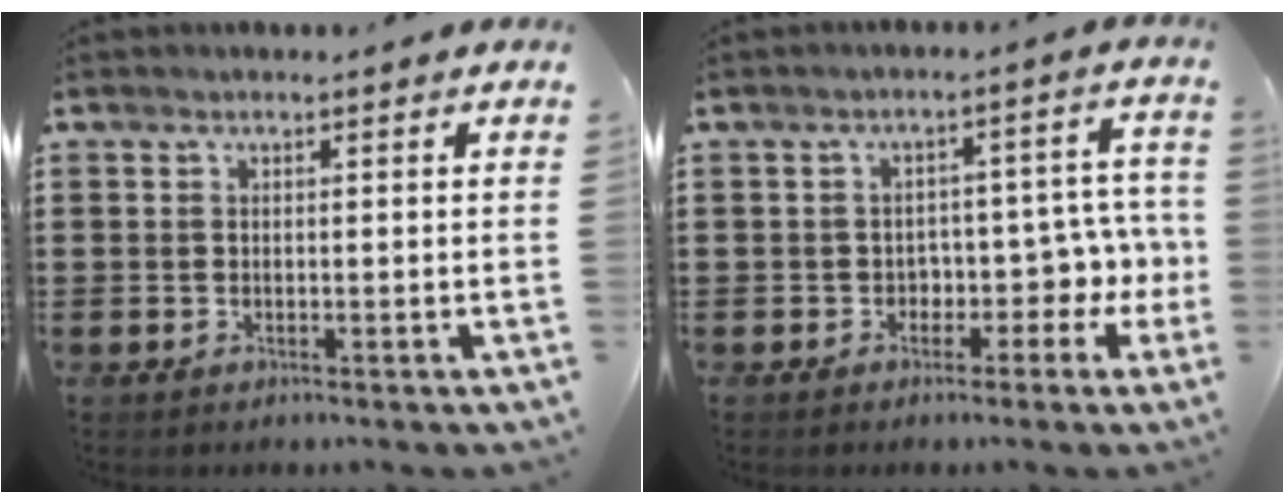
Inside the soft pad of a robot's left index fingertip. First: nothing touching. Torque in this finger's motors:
{"motor_torque": [0.11, 0.18, 0.29, 0.02]}